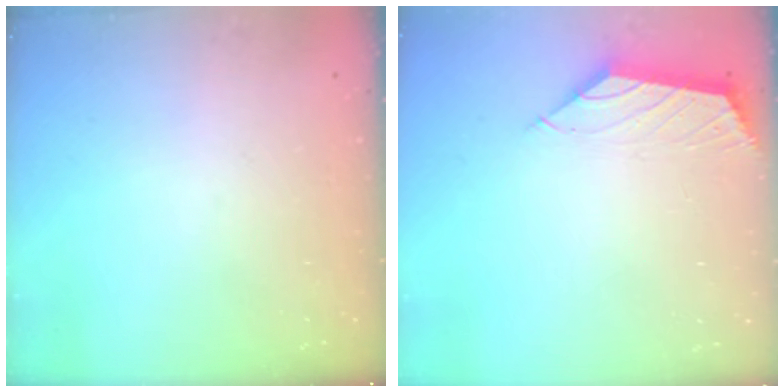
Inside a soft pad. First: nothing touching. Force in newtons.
{"total": 2.0, "press": 1.9, "slide": 0.3}